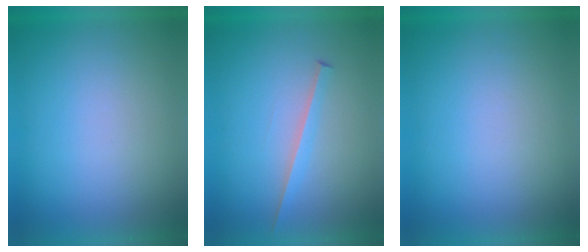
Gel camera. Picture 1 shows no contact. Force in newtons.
{"total": 1.6}
{"total": 0.0}